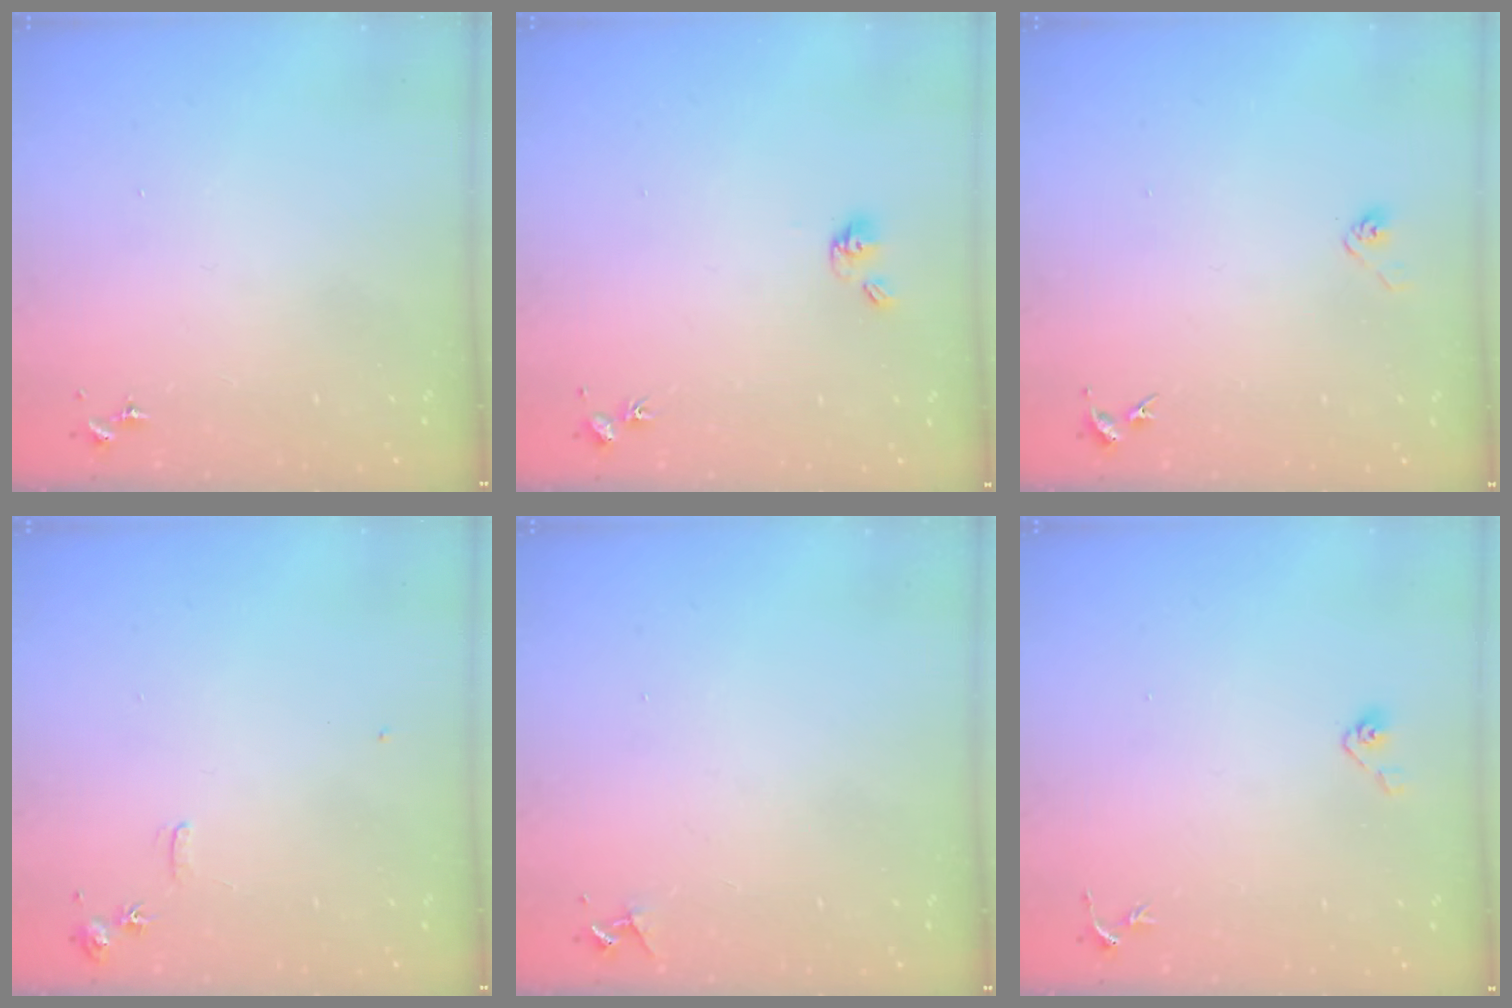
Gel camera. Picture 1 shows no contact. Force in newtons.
{"total": 6.0, "press": 5.6, "slide": 2.1}
{"total": 3.0, "press": 2.9, "slide": 0.9}
{"total": 6.2, "press": 6.2, "slide": 0.8}
{"total": 4.2, "press": 4.2, "slide": 0.5}
{"total": 4.1, "press": 3.9, "slide": 1.2}